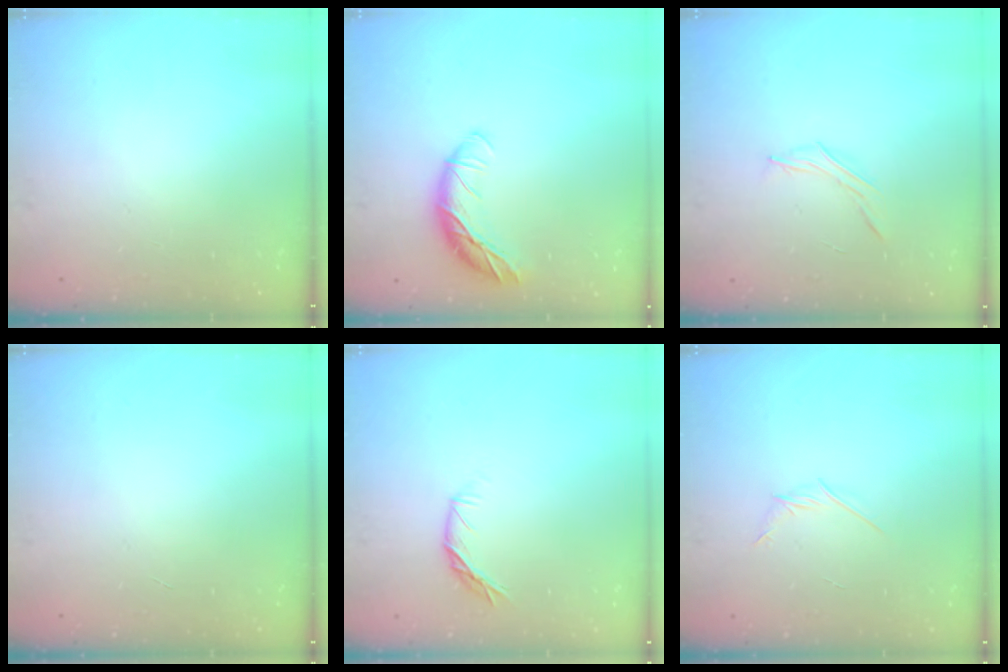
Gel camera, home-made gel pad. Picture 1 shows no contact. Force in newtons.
{"total": 11.1, "press": 11.1, "slide": 0.7}
{"total": 3.5, "press": 3.3, "slide": 1.0}
{"total": 0.0}
{"total": 6.4, "press": 6.4, "slide": 0.9}
{"total": 2.8, "press": 2.7, "slide": 0.8}